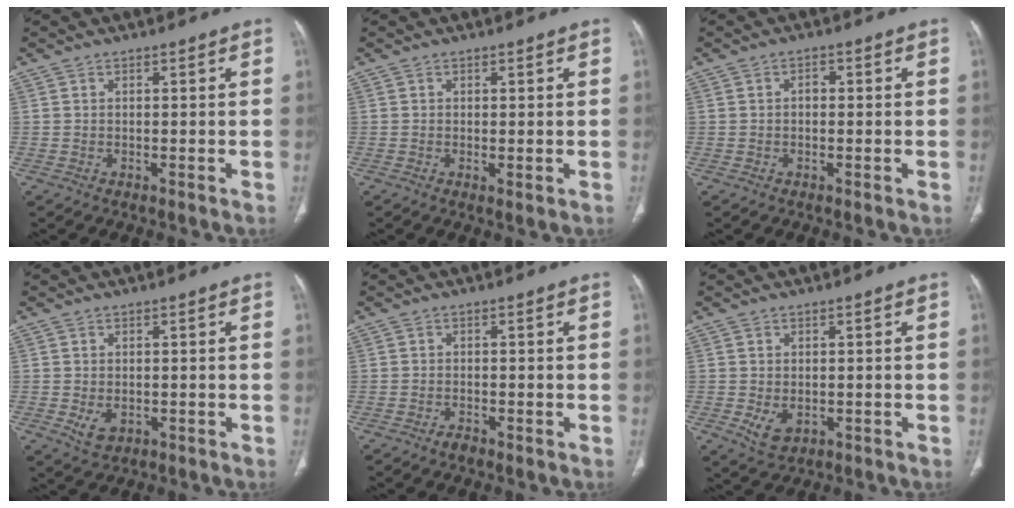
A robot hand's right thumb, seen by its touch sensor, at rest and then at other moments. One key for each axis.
{"total": 1.1, "fx": 0.0, "fy": 0.4, "fz": 1.0, "tx": -0.018, "ty": -0.006, "tz": 0.003}
{"total": 1.6, "fx": 0.0, "fy": 1.0, "fz": 1.2, "tx": -0.015, "ty": 0.006, "tz": -0.003}
{"total": 3.4, "fx": -0.7, "fy": 2.4, "fz": 2.3, "tx": -0.035, "ty": -0.002, "tz": -0.001}
{"total": 1.5, "fx": -1.0, "fy": 0.7, "fz": 0.8, "tx": -0.017, "ty": 0.004, "tz": -0.018}
{"total": 4.0, "fx": -0.8, "fy": 2.8, "fz": 2.8, "tx": -0.046, "ty": -0.004, "tz": 0.000}